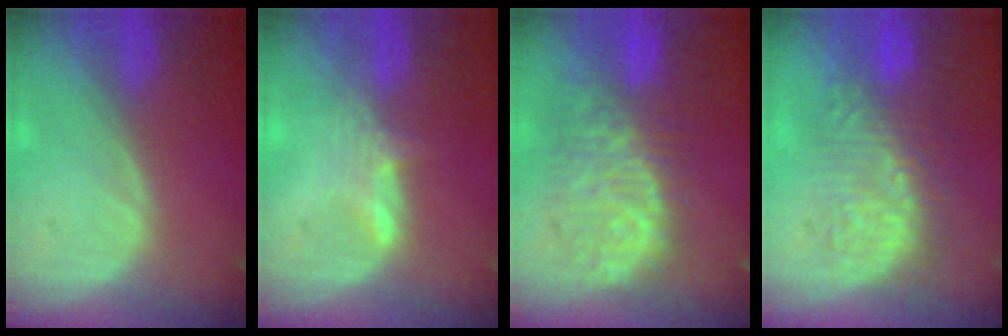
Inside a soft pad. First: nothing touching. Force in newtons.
{"total": 2.6, "press": 2.5, "slide": 0.3}
{"total": 11.0, "press": 9.6, "slide": 5.4}
{"total": 8.9, "press": 8.8, "slide": 1.5}